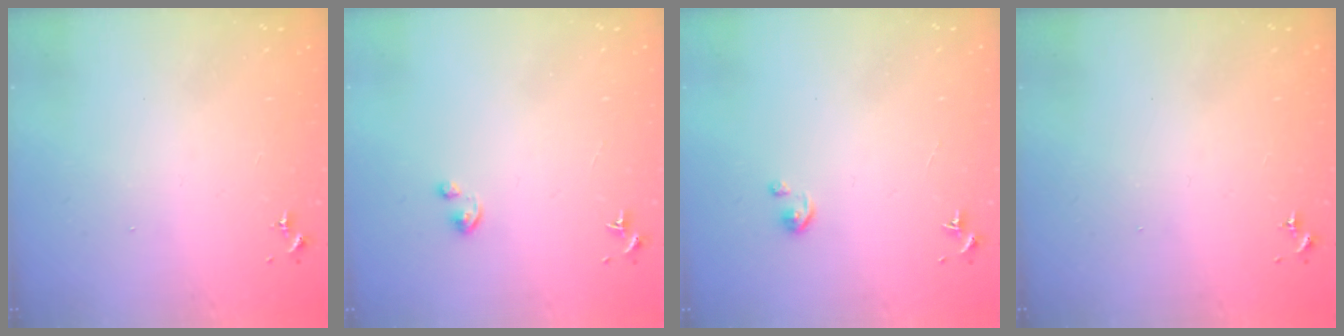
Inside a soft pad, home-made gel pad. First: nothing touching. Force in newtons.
{"total": 1.9, "press": 1.9, "slide": 0.2}
{"total": 2.6, "press": 2.6, "slide": 0.3}
{"total": 0.0}